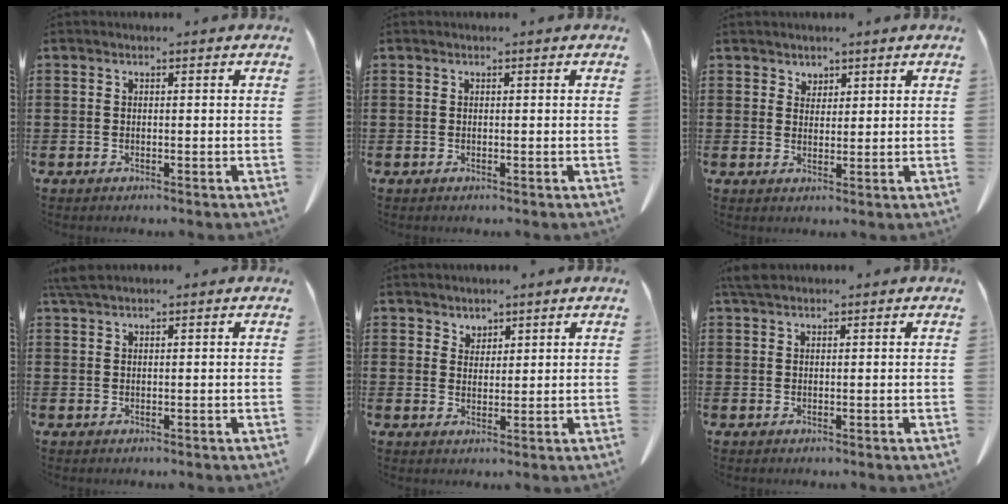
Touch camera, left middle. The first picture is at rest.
{"total": 0.0}
{"total": 2.1, "force": [1.8, 1.0, 0.0], "torque": [-0.006, 0.003, 0.036]}
{"total": 2.3, "force": [1.8, 0.3, 1.4], "torque": [-0.040, -0.003, 0.034]}
{"total": 2.5, "force": [2.3, 1.1, 0.0], "torque": [-0.008, 0.000, 0.045]}
{"total": 2.2, "force": [1.7, 0.8, 1.2], "torque": [-0.030, 0.003, 0.034]}